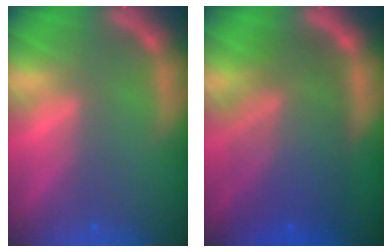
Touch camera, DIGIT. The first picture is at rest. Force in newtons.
{"total": 10.0}